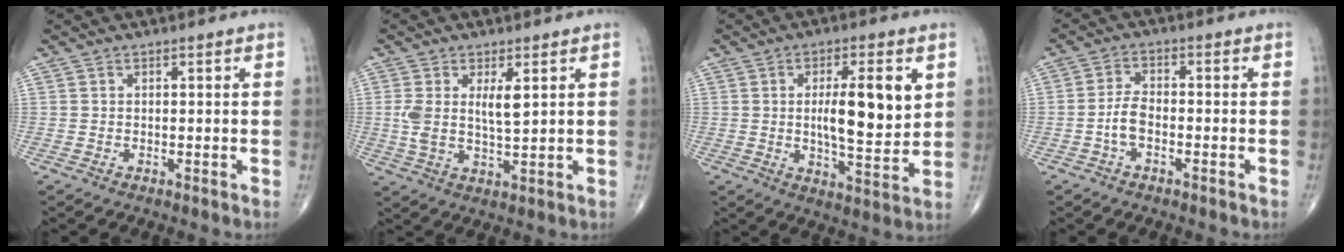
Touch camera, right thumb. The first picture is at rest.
{"total": 6.4, "force": [1.8, 2.3, 5.7], "torque": [-0.111, -0.015, 0.038]}
{"total": 12.5, "force": [2.6, 4.0, 11.6], "torque": [-0.168, -0.021, 0.044]}
{"total": 4.0, "force": [-1.5, 1.9, 3.2], "torque": [-0.066, 0.019, -0.034]}